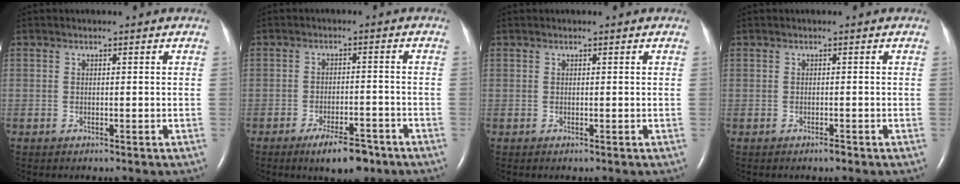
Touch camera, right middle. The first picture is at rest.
{"total": 6.7, "force": [-4.8, 2.0, 4.2], "torque": [-0.073, -0.004, -0.071]}
{"total": 0.0}
{"total": 0.8, "force": [-0.6, 0.1, 0.4], "torque": [-0.007, -0.001, -0.009]}